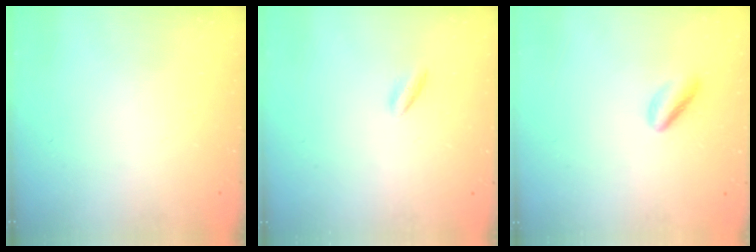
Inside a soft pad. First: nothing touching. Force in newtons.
{"total": 2.1, "press": 2.0, "slide": 0.5}
{"total": 3.4, "press": 3.4, "slide": 0.3}